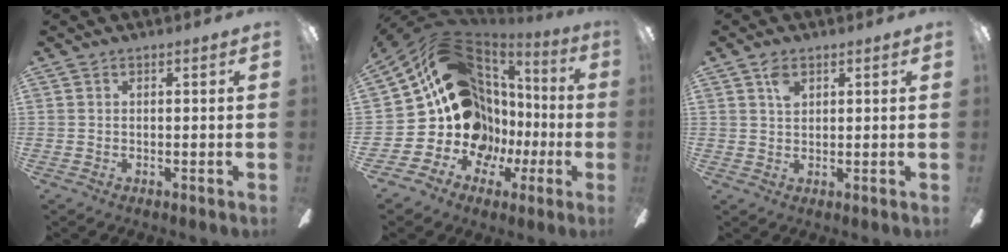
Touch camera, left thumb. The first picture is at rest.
{"total": 19.3, "force": [3.9, 16.4, 9.4], "torque": [-0.175, -0.057, 0.111]}
{"total": 3.2, "force": [1.8, 1.9, 1.8], "torque": [-0.025, -0.003, 0.029]}